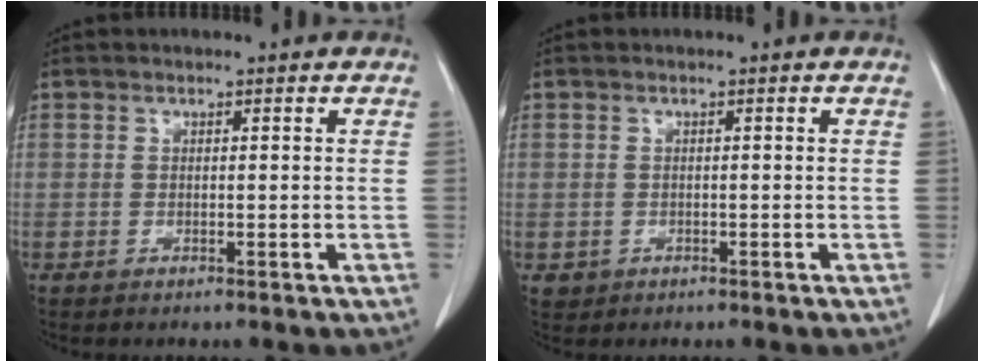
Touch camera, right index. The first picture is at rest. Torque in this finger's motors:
{"motor_torque": [-0.31, 0.06, -0.76, -0.21]}